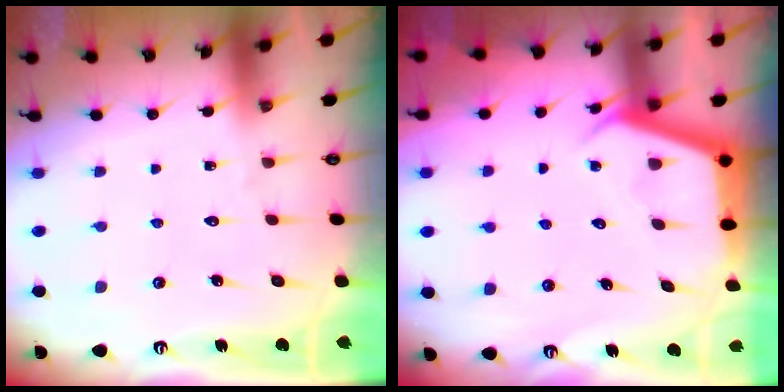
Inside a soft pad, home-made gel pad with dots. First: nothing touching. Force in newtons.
{"total": 3.9, "press": 3.9, "slide": 0.4}